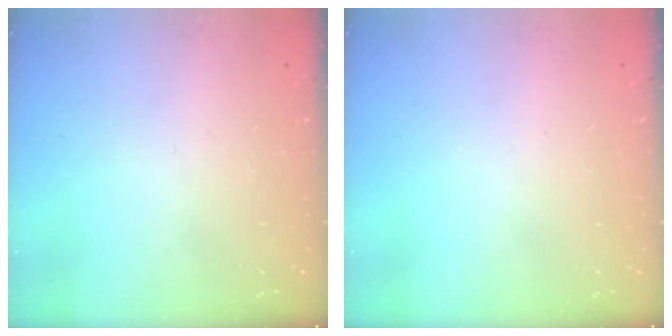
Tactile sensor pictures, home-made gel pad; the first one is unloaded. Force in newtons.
{"total": 0.0}